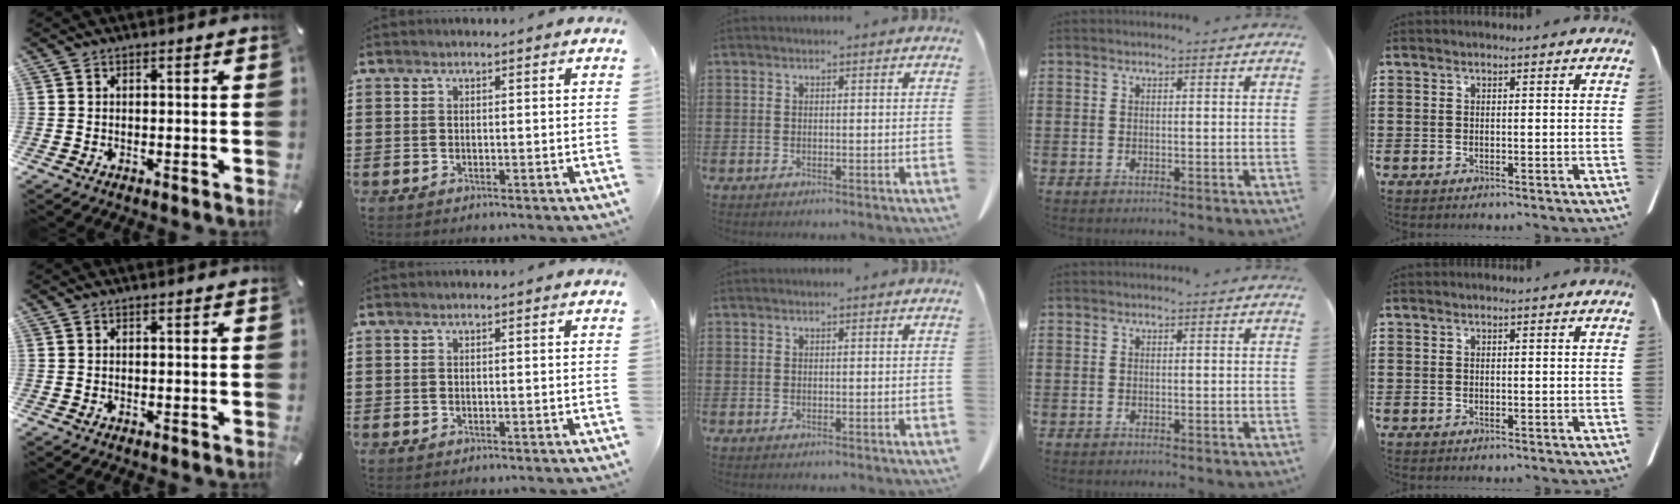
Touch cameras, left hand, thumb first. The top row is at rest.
{}